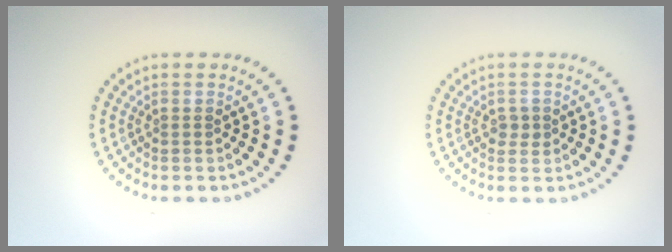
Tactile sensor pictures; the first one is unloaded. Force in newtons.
{"total": 1.1, "press": 1.1, "slide": 0.3}